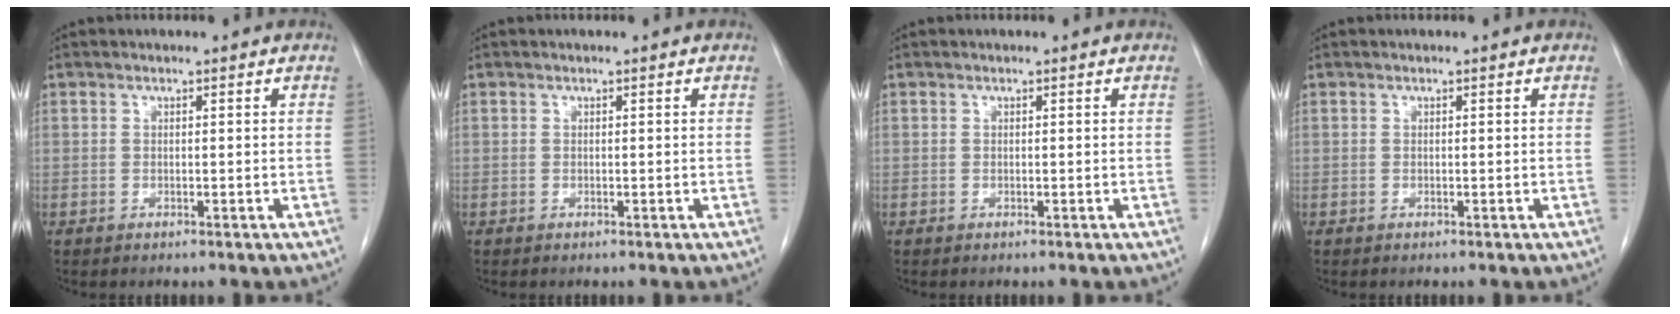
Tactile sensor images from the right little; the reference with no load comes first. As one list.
[{"total": 0.0}, {"total": 0.0}, {"total": 0.0}]